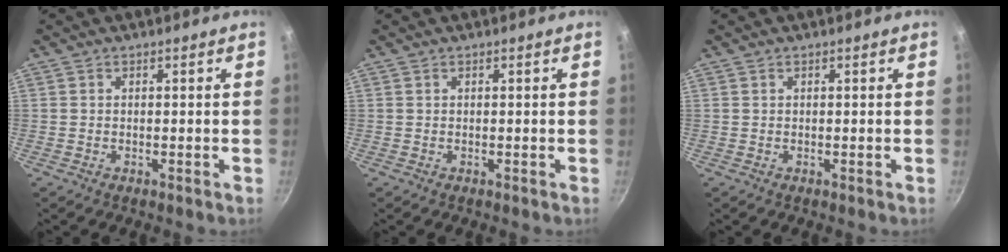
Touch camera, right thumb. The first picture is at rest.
{"total": 0.0}
{"total": 0.0}